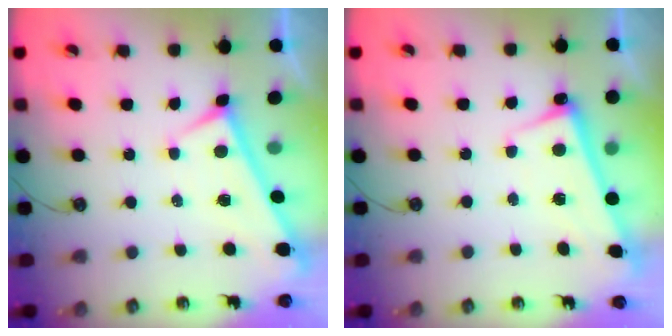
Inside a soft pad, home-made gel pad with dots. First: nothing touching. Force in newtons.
{"total": 2.7, "press": 2.6, "slide": 0.6}